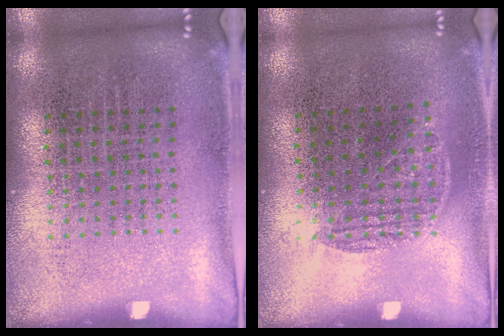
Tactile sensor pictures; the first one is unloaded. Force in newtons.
{"total": 0.8, "press": 0.5, "slide": 0.6}